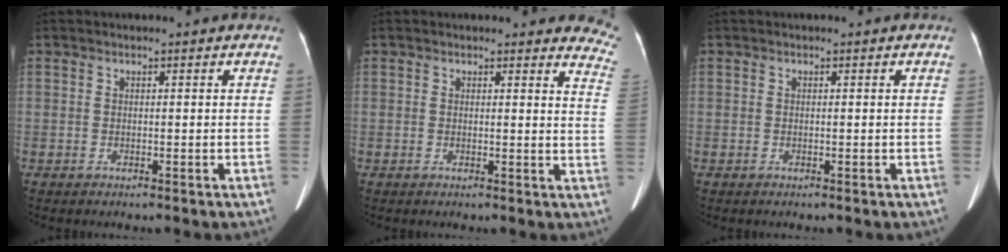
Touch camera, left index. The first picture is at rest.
{"total": 10.4, "force": [10.0, 2.3, 1.8], "torque": [0.023, -0.060, 0.062]}
{"total": 0.0}